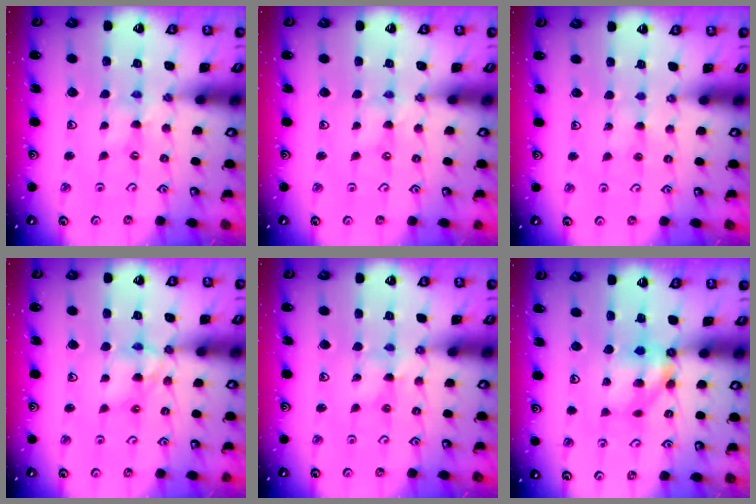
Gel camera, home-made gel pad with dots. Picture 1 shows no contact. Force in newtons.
{"total": 0.6, "press": 0.6, "slide": 0.1}
{"total": 2.3, "press": 2.3, "slide": 0.3}
{"total": 7.6, "press": 7.6, "slide": 0.5}
{"total": 1.4, "press": 1.4, "slide": 0.2}
{"total": 6.0, "press": 6.0, "slide": 0.1}